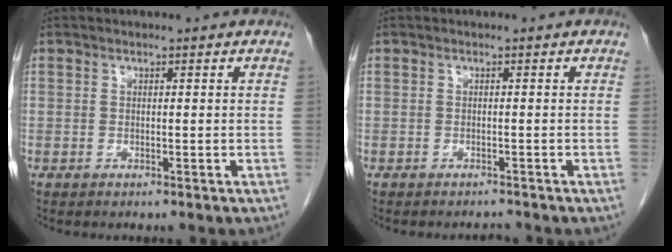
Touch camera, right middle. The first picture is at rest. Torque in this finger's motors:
{"motor_torque": [-0.36, -0.06, -0.01, -0.01]}